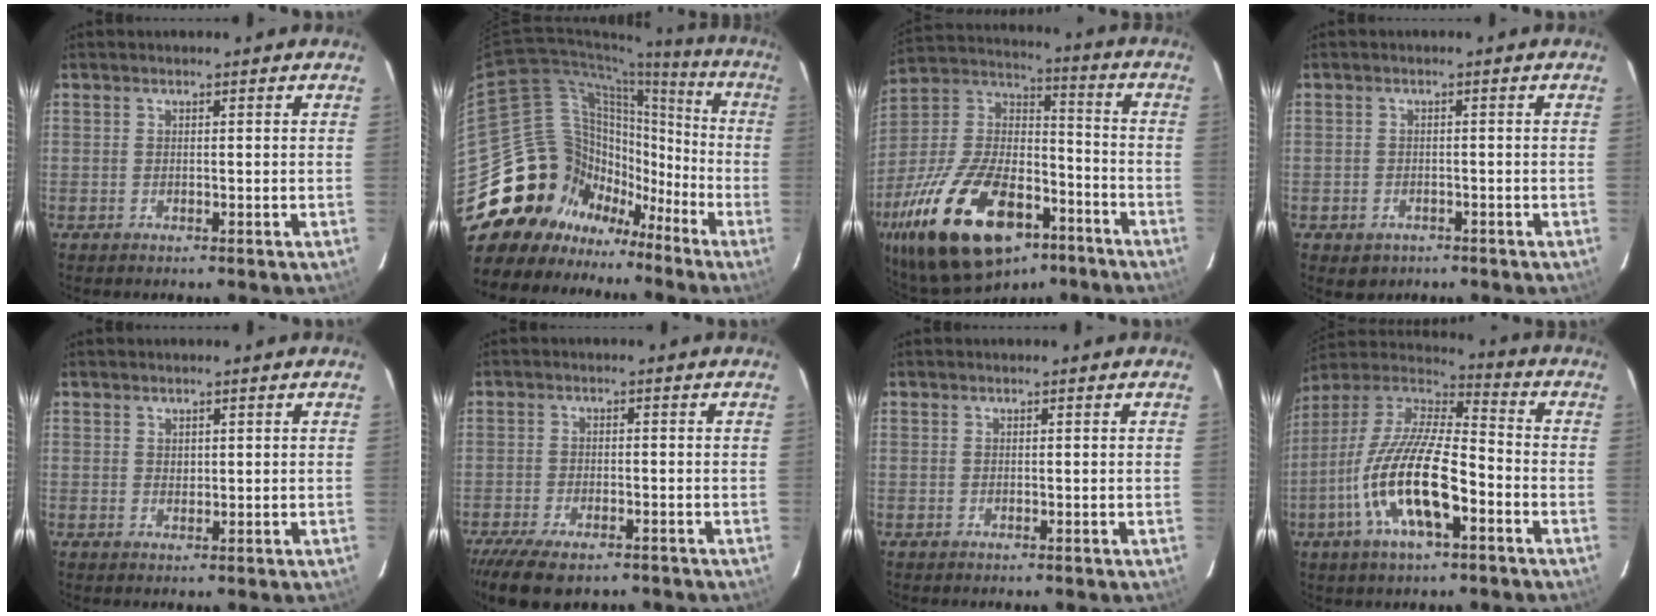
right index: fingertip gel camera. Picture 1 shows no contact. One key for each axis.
{"total": 23.7, "fx": -12.8, "fy": 18.6, "fz": 7.3, "tx": -0.151, "ty": 0.075, "tz": -0.193}
{"total": 29.4, "fx": -17.0, "fy": 14.0, "fz": 19.6, "tx": -0.388, "ty": -0.006, "tz": -0.273}
{"total": 3.3, "fx": -1.7, "fy": 2.7, "fz": 1.0, "tx": -0.027, "ty": 0.001, "tz": -0.017}
{"total": 1.1, "fx": 0.6, "fy": 0.9, "fz": 0.2, "tx": 0.000, "ty": 0.003, "tz": 0.011}
{"total": 10.9, "fx": -8.3, "fy": 4.1, "fz": 5.9, "tx": -0.142, "ty": -0.033, "tz": -0.139}
{"total": 0.0}
{"total": 18.4, "fx": -7.1, "fy": 6.0, "fz": 16.0, "tx": -0.320, "ty": -0.018, "tz": -0.137}